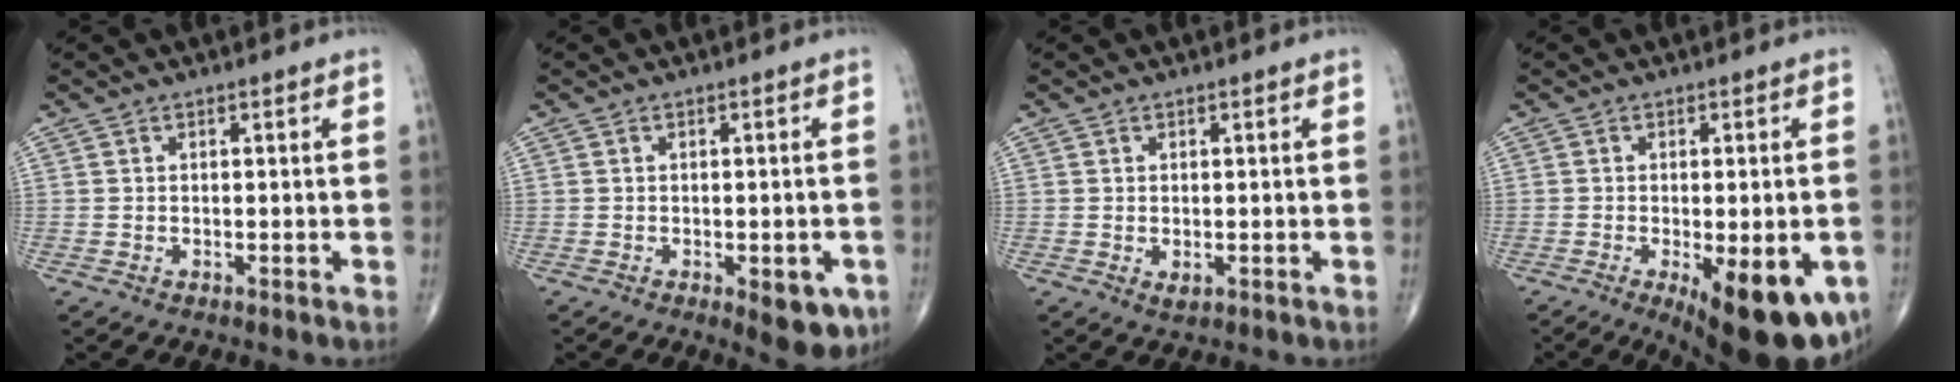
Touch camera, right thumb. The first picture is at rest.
{"total": 6.8, "force": [-2.6, 2.8, 5.6], "torque": [-0.049, 0.000, -0.026]}
{"total": 1.5, "force": [-0.3, 0.9, 1.2], "torque": [-0.017, -0.003, -0.003]}
{"total": 16.3, "force": [-6.1, 6.0, 13.8], "torque": [-0.142, -0.010, -0.071]}